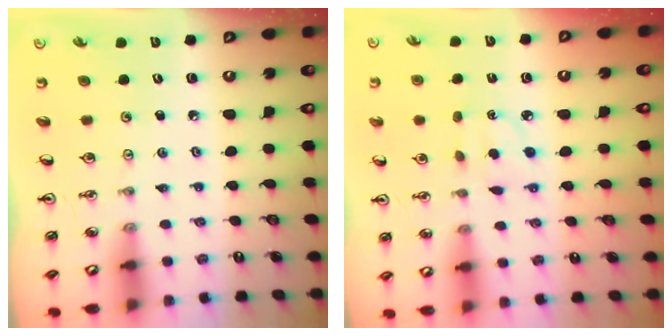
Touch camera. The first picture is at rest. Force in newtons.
{"total": 3.2, "press": 3.1, "slide": 0.7}